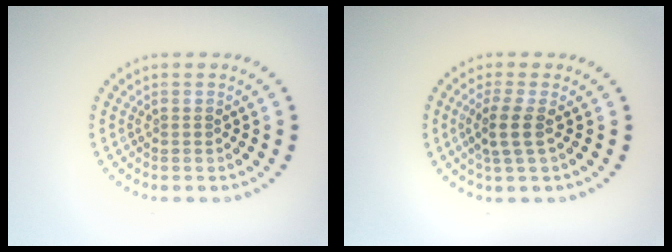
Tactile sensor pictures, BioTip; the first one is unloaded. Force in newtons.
{"total": 2.3, "press": 1.9, "slide": 1.2}